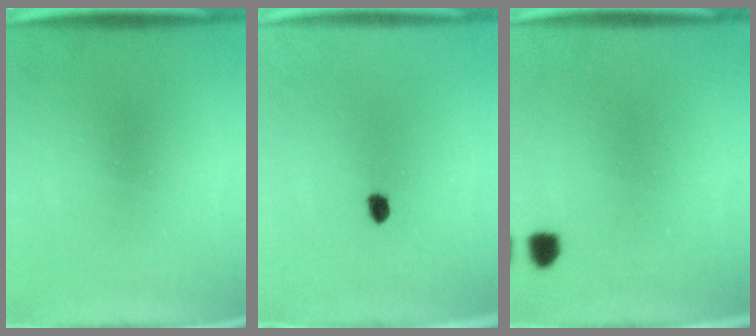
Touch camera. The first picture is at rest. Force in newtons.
{"total": 1.7}
{"total": 2.0}